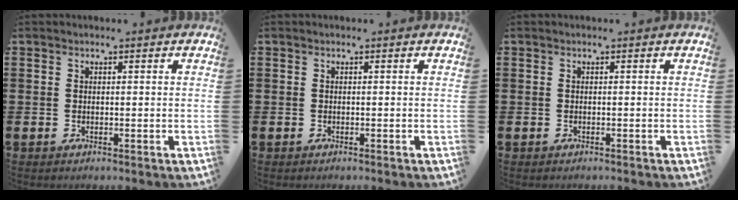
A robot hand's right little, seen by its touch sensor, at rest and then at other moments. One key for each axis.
{"total": 0.0}
{"total": 0.0}